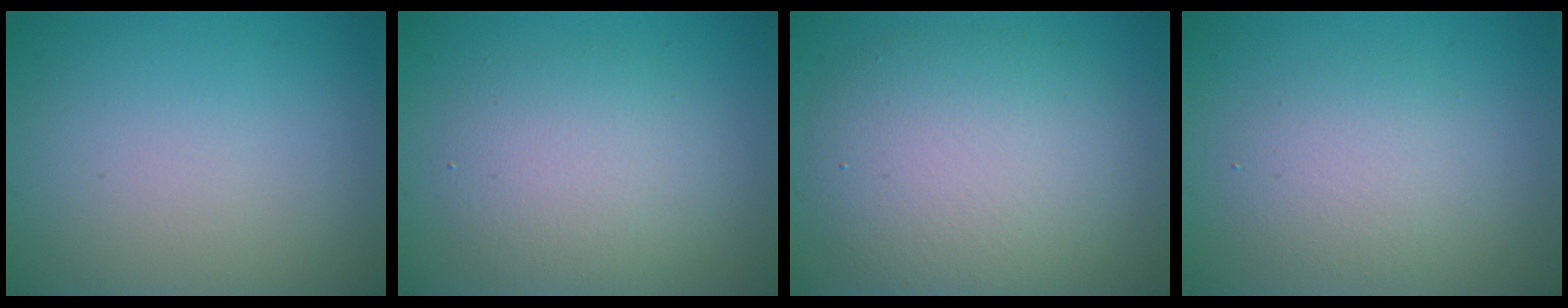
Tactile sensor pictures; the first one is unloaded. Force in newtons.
{"total": 4.0, "press": 4.0, "slide": 0.3}
{"total": 7.9, "press": 7.8, "slide": 0.7}
{"total": 2.9, "press": 2.9, "slide": 0.2}